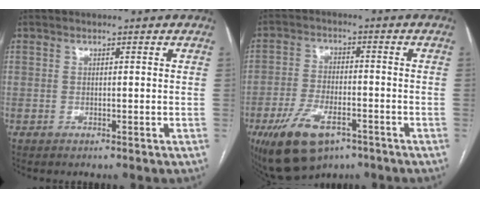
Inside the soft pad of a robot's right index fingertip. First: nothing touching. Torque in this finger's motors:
{"motor_torque": [1.16, -0.97, 0.53, 0.11]}